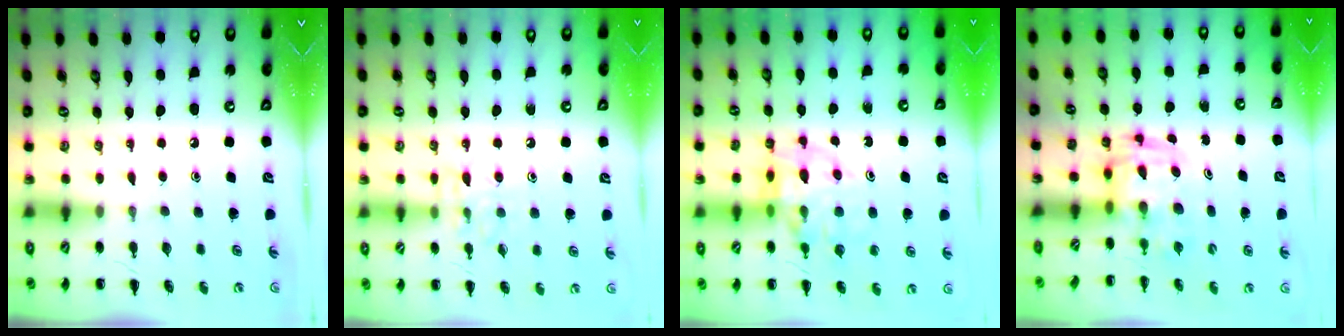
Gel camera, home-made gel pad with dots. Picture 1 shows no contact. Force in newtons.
{"total": 8.4, "press": 8.3, "slide": 0.7}
{"total": 12.3, "press": 11.8, "slide": 3.4}
{"total": 2.8, "press": 2.8, "slide": 0.5}